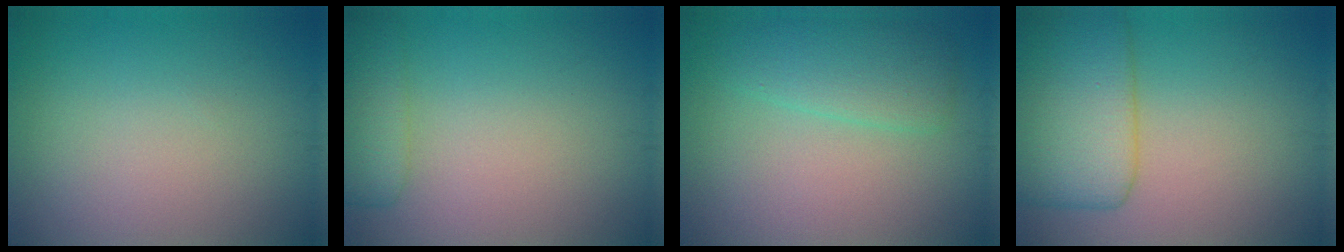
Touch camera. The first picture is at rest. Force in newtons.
{"total": 2.8, "press": 2.8, "slide": 0.1}
{"total": 3.1, "press": 3.1, "slide": 0.3}
{"total": 6.5, "press": 6.4, "slide": 0.2}